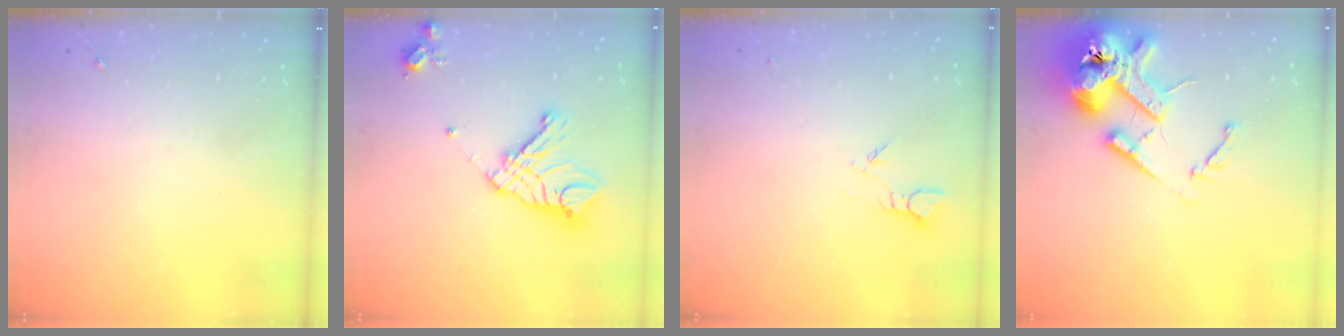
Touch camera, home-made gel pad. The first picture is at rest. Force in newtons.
{"total": 17.6, "press": 17.5, "slide": 1.9}
{"total": 2.7, "press": 2.7, "slide": 0.3}
{"total": 17.7, "press": 17.6, "slide": 2.4}